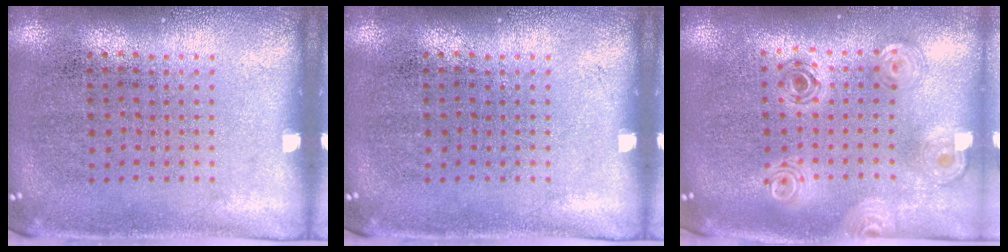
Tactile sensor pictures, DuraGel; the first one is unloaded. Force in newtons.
{"total": 0.0}
{"total": 1.1, "press": 1.1, "slide": 0.3}